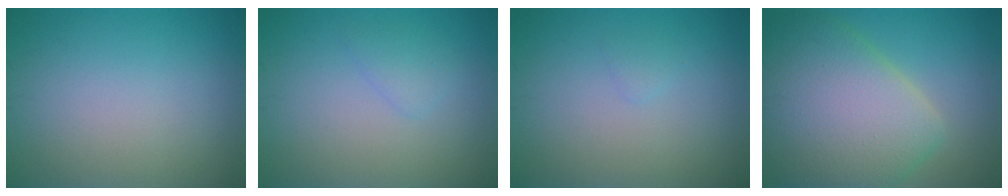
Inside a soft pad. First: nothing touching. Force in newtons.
{"total": 1.2, "press": 1.2, "slide": 0.0}
{"total": 0.5, "press": 0.5, "slide": 0.1}
{"total": 10.3, "press": 10.3, "slide": 0.5}